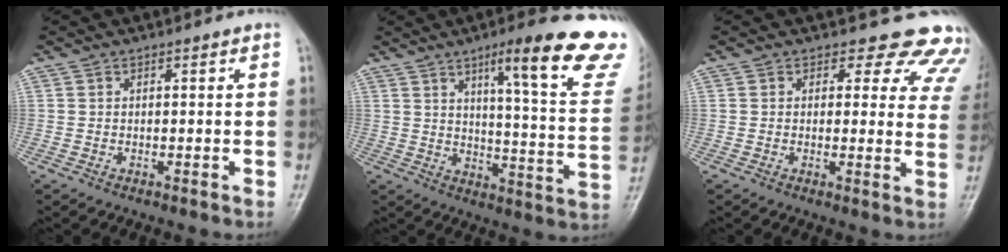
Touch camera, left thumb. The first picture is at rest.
{"total": 22.0, "force": [13.9, 3.2, 16.7], "torque": [-0.197, -0.065, 0.183]}
{"total": 11.7, "force": [10.3, 5.2, 2.1], "torque": [0.033, -0.064, 0.079]}